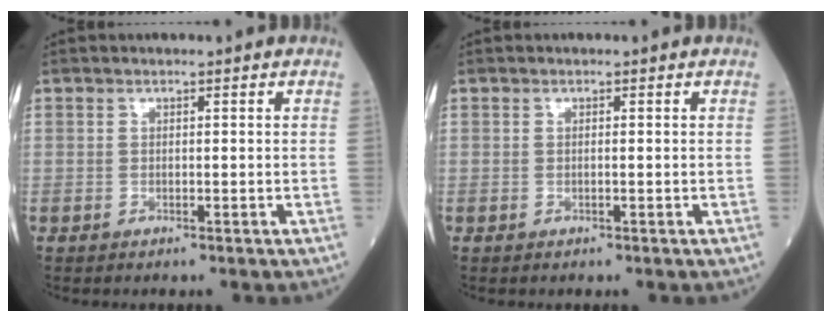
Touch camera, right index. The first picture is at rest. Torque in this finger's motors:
{"motor_torque": [0.11, -0.05, 0.06, 0.02]}